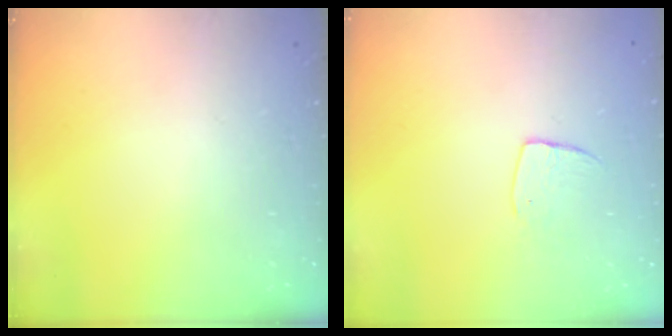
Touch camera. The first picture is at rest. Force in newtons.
{"total": 7.0, "press": 6.9, "slide": 0.5}